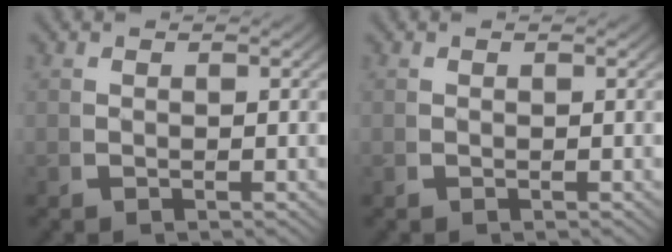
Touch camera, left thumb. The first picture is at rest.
{"total": 0.0}